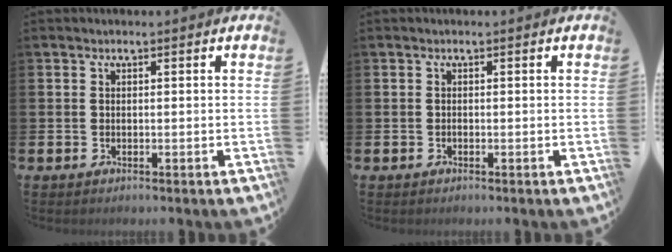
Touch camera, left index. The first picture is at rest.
{"total": 0.0}